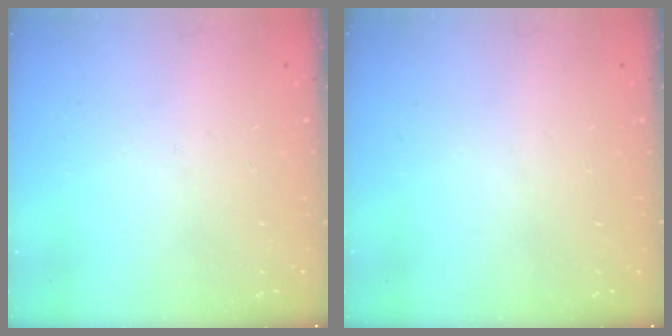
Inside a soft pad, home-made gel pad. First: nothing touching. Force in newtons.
{"total": 0.0}